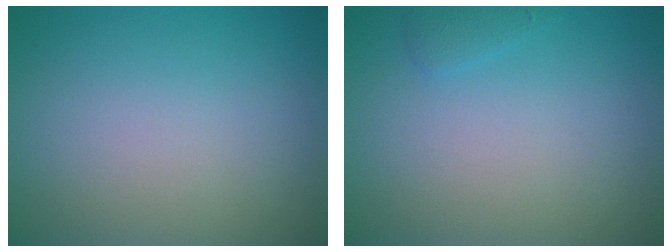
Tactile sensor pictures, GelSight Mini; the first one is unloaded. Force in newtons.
{"total": 0.8, "press": 0.8, "slide": 0.1}